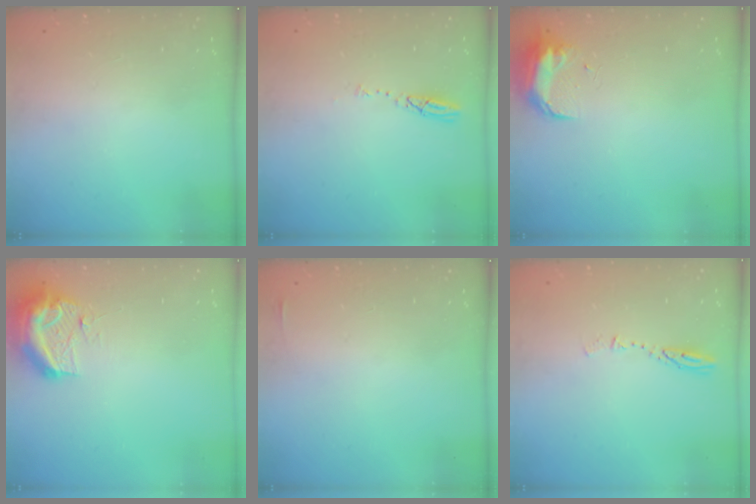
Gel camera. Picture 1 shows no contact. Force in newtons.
{"total": 3.6, "press": 3.6, "slide": 0.2}
{"total": 8.7, "press": 8.7, "slide": 0.6}
{"total": 11.7, "press": 11.7, "slide": 1.3}
{"total": 5.8, "press": 1.7, "slide": 5.5}
{"total": 3.8, "press": 3.8, "slide": 0.4}